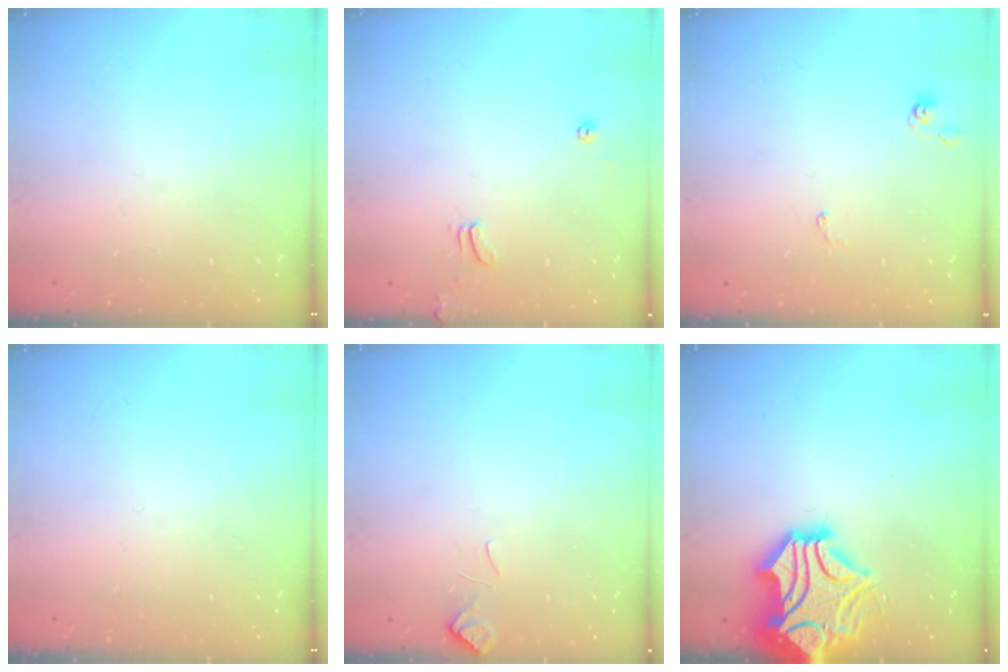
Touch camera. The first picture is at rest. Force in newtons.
{"total": 1.3, "press": 1.2, "slide": 0.4}
{"total": 0.6, "press": 0.6, "slide": 0.1}
{"total": 0.0}
{"total": 3.5, "press": 3.4, "slide": 0.8}
{"total": 10.0, "press": 9.8, "slide": 1.8}